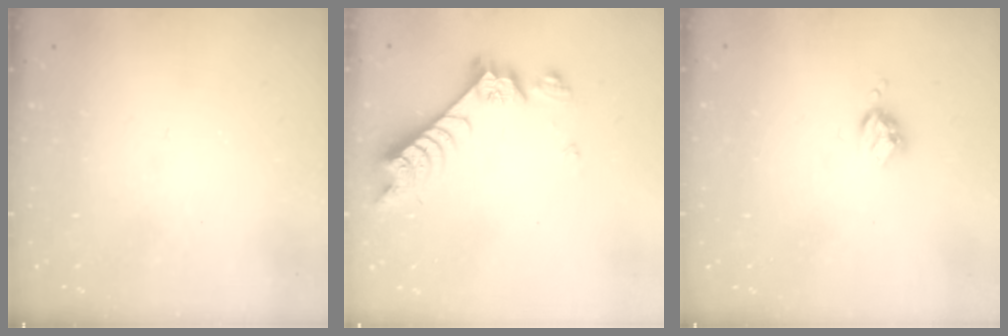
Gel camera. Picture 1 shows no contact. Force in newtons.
{"total": 7.6, "press": 7.6, "slide": 0.8}
{"total": 3.5, "press": 3.5, "slide": 0.4}